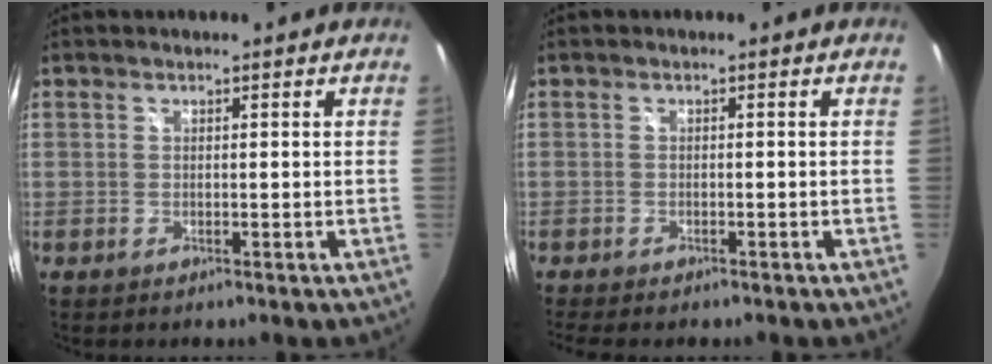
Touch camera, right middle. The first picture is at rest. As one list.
[{"total": 4.1, "force": [-3.4, 1.0, 2.1], "torque": [-0.043, -0.022, -0.055]}]